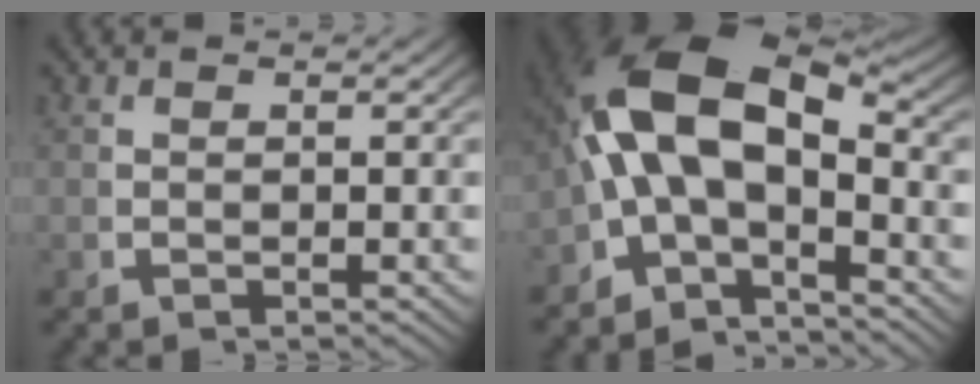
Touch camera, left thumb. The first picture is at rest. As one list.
[{"total": 13.1, "force": [-0.2, 8.3, 10.2], "torque": [-0.224, -0.033, 0.001]}]